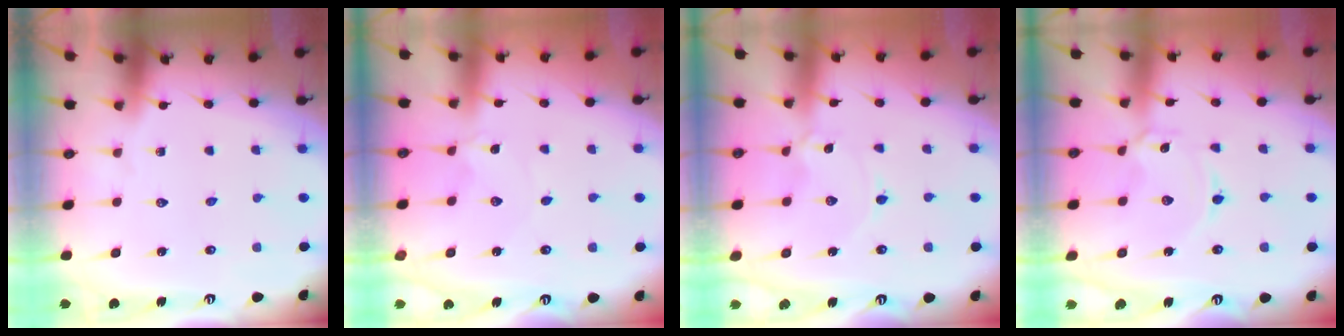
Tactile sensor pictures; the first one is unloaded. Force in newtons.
{"total": 0.0}
{"total": 1.4, "press": 1.4, "slide": 0.1}
{"total": 2.3, "press": 2.3, "slide": 0.4}